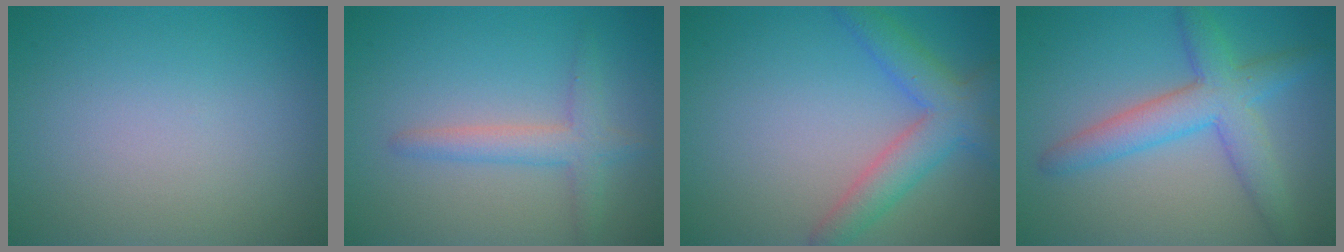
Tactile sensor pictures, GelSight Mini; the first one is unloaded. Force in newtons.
{"total": 2.6, "press": 2.6, "slide": 0.2}
{"total": 4.6, "press": 4.6, "slide": 0.1}
{"total": 5.2, "press": 5.2, "slide": 0.3}